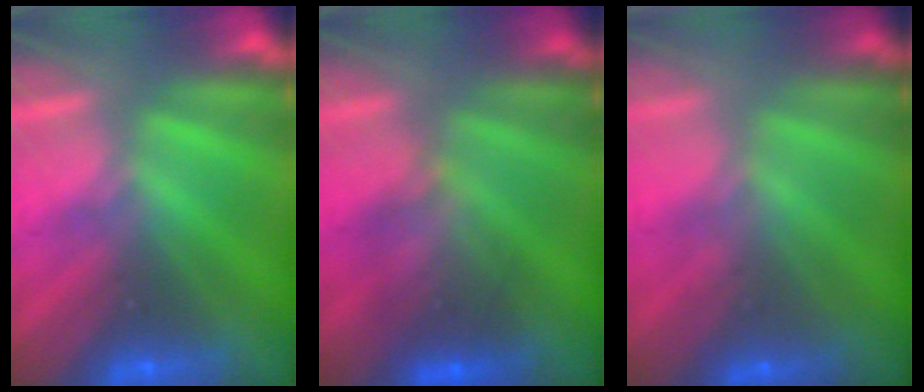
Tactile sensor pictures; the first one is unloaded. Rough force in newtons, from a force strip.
{"total": 2.5}
{"total": 1.2}